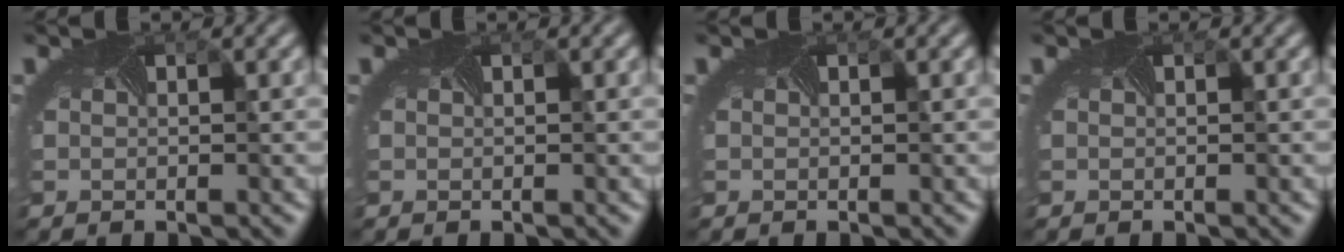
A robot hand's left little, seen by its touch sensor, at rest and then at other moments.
{"total": 0.0}
{"total": 0.0}
{"total": 0.0}